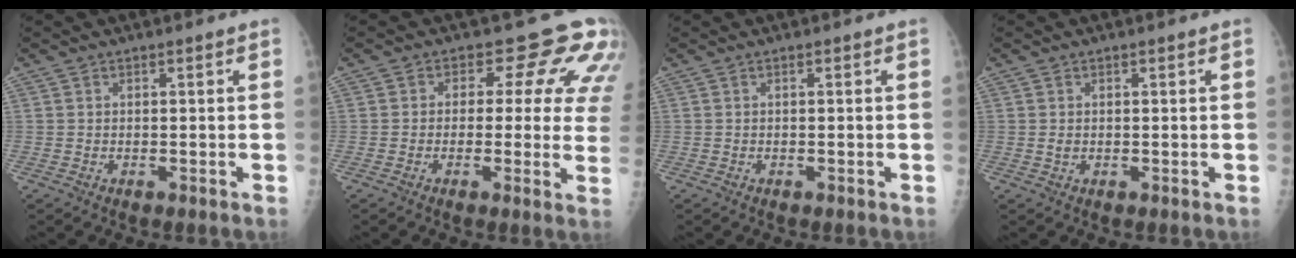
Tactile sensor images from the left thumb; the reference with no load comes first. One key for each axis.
{"total": 12.1, "fx": 6.6, "fy": 7.0, "fz": 7.4, "tx": -0.030, "ty": -0.022, "tz": 0.052}
{"total": 0.0}
{"total": 1.0, "fx": 0.2, "fy": 0.9, "fz": 0.4, "tx": -0.001, "ty": 0.001, "tz": 0.003}